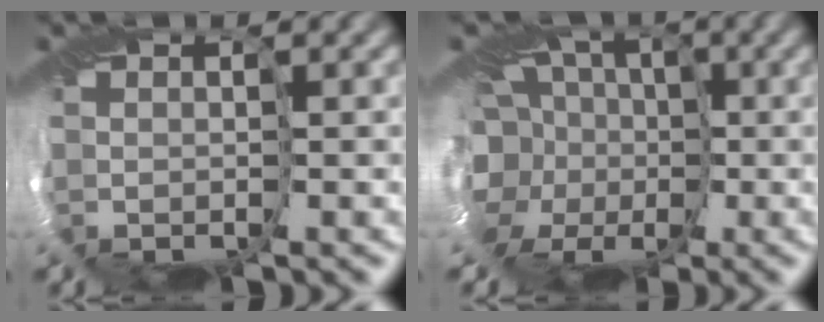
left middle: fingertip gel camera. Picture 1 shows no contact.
{"total": 11.2, "force": [-2.9, 8.6, 6.6], "torque": [-0.100, -0.023, -0.058]}